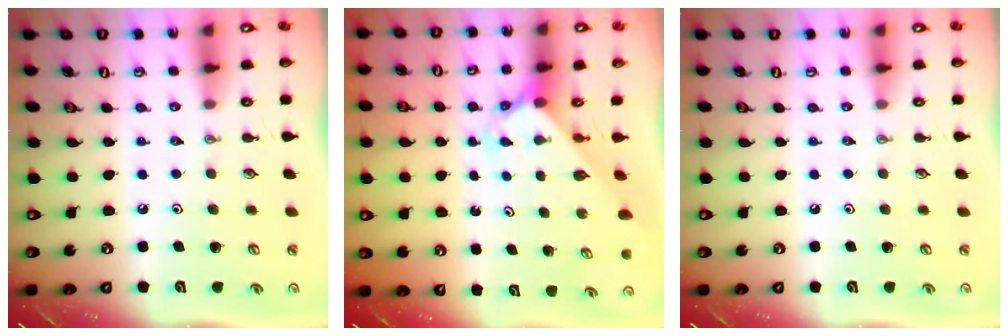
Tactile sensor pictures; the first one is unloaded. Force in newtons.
{"total": 2.1, "press": 2.1, "slide": 0.2}
{"total": 0.0}